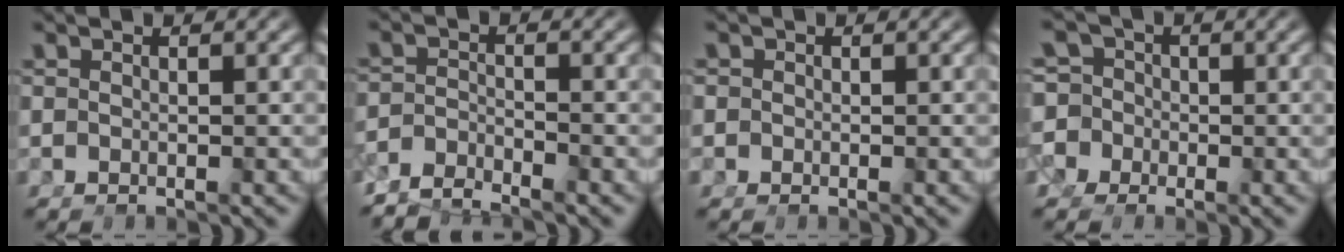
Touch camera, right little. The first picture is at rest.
{"total": 4.2, "force": [-3.8, 1.3, 1.0], "torque": [-0.016, -0.015, -0.063]}
{"total": 1.7, "force": [-0.6, 1.6, 0.1], "torque": [-0.014, -0.011, -0.008]}
{"total": 11.8, "force": [-1.4, 11.2, 3.3], "torque": [-0.106, -0.037, -0.034]}